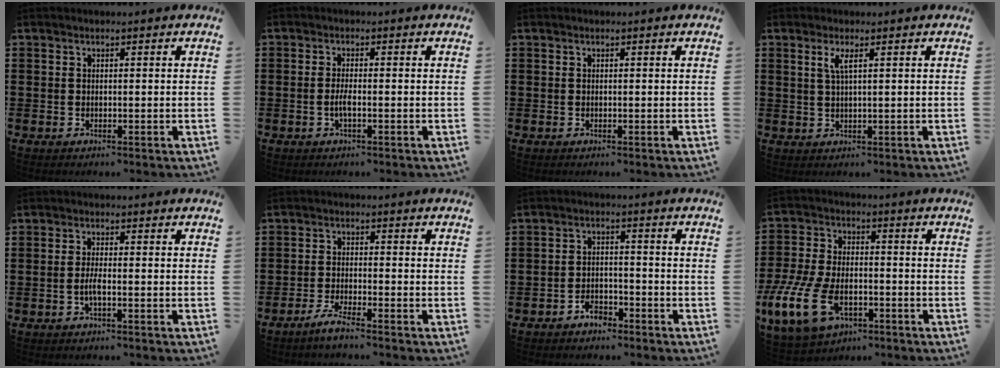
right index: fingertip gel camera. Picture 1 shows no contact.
{"total": 2.3, "force": [-0.8, 0.4, 2.1], "torque": [-0.046, -0.002, -0.016]}
{"total": 0.0}
{"total": 2.3, "force": [1.0, 0.3, 2.1], "torque": [-0.044, 0.002, 0.015]}
{"total": 2.5, "force": [-0.9, 0.4, 2.3], "torque": [-0.056, -0.006, -0.020]}
{"total": 2.8, "force": [-2.4, -0.2, 1.4], "torque": [-0.038, -0.003, -0.049]}
{"total": 3.0, "force": [-2.5, 1.3, 0.9], "torque": [-0.020, 0.006, -0.050]}
{"total": 9.7, "force": [-4.1, 5.0, 7.3], "torque": [-0.179, -0.002, -0.078]}